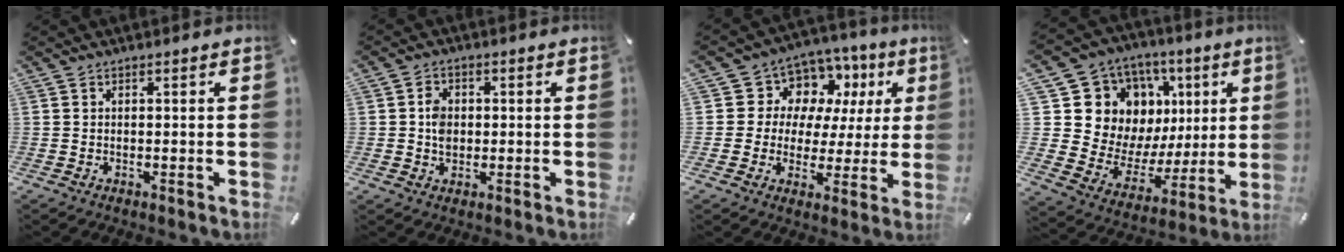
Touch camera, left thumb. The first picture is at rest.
{"total": 4.3, "force": [-0.1, 3.5, 2.5], "torque": [-0.039, 0.006, -0.004]}
{"total": 9.3, "force": [3.9, 8.2, 2.0], "torque": [-0.047, -0.035, 0.077]}
{"total": 13.9, "force": [5.8, 12.2, 3.5], "torque": [-0.059, -0.063, 0.132]}